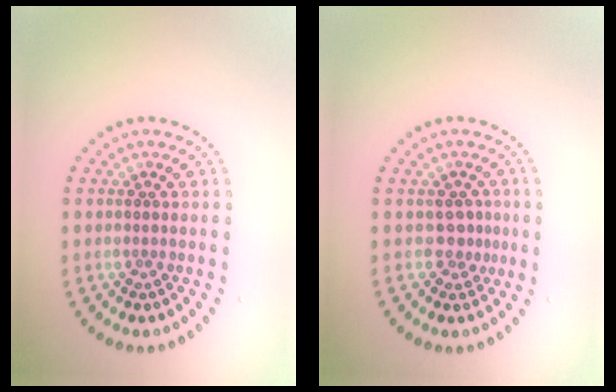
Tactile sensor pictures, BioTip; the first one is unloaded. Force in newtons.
{"total": 1.5, "press": 1.2, "slide": 0.9}